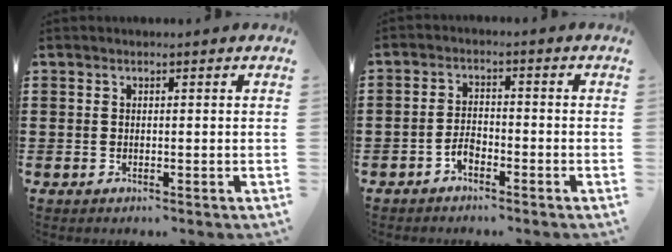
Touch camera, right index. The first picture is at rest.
{"total": 2.6, "force": [-2.0, 1.1, 1.3], "torque": [-0.035, 0.001, -0.042]}